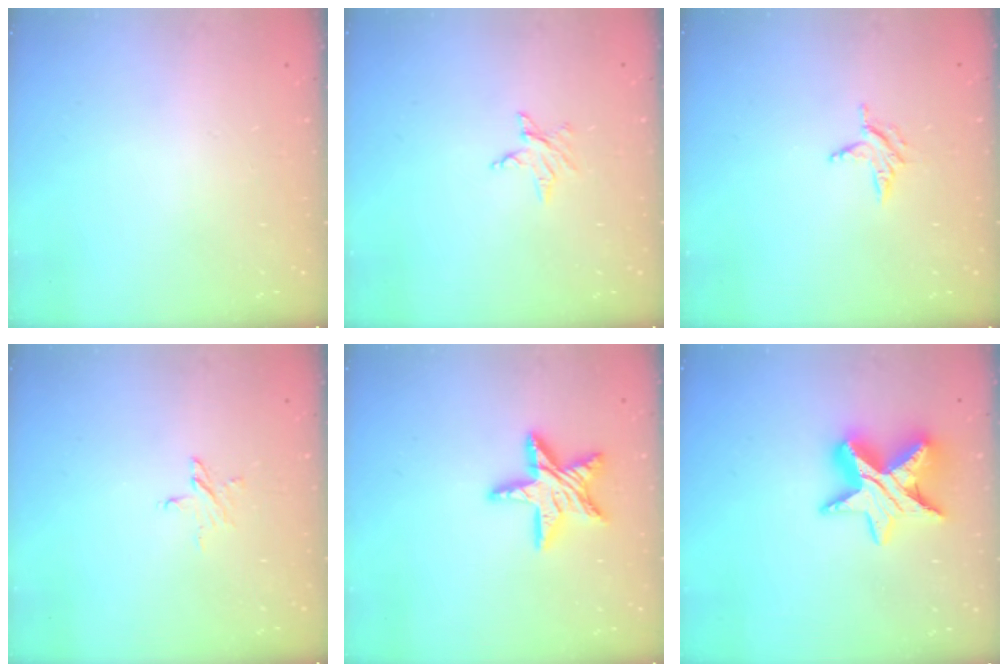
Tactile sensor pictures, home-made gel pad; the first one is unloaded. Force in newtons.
{"total": 3.5, "press": 3.5, "slide": 0.3}
{"total": 3.9, "press": 3.9, "slide": 0.4}
{"total": 4.1, "press": 4.1, "slide": 0.4}
{"total": 13.9, "press": 13.9, "slide": 1.1}
{"total": 13.1, "press": 13.1, "slide": 0.8}